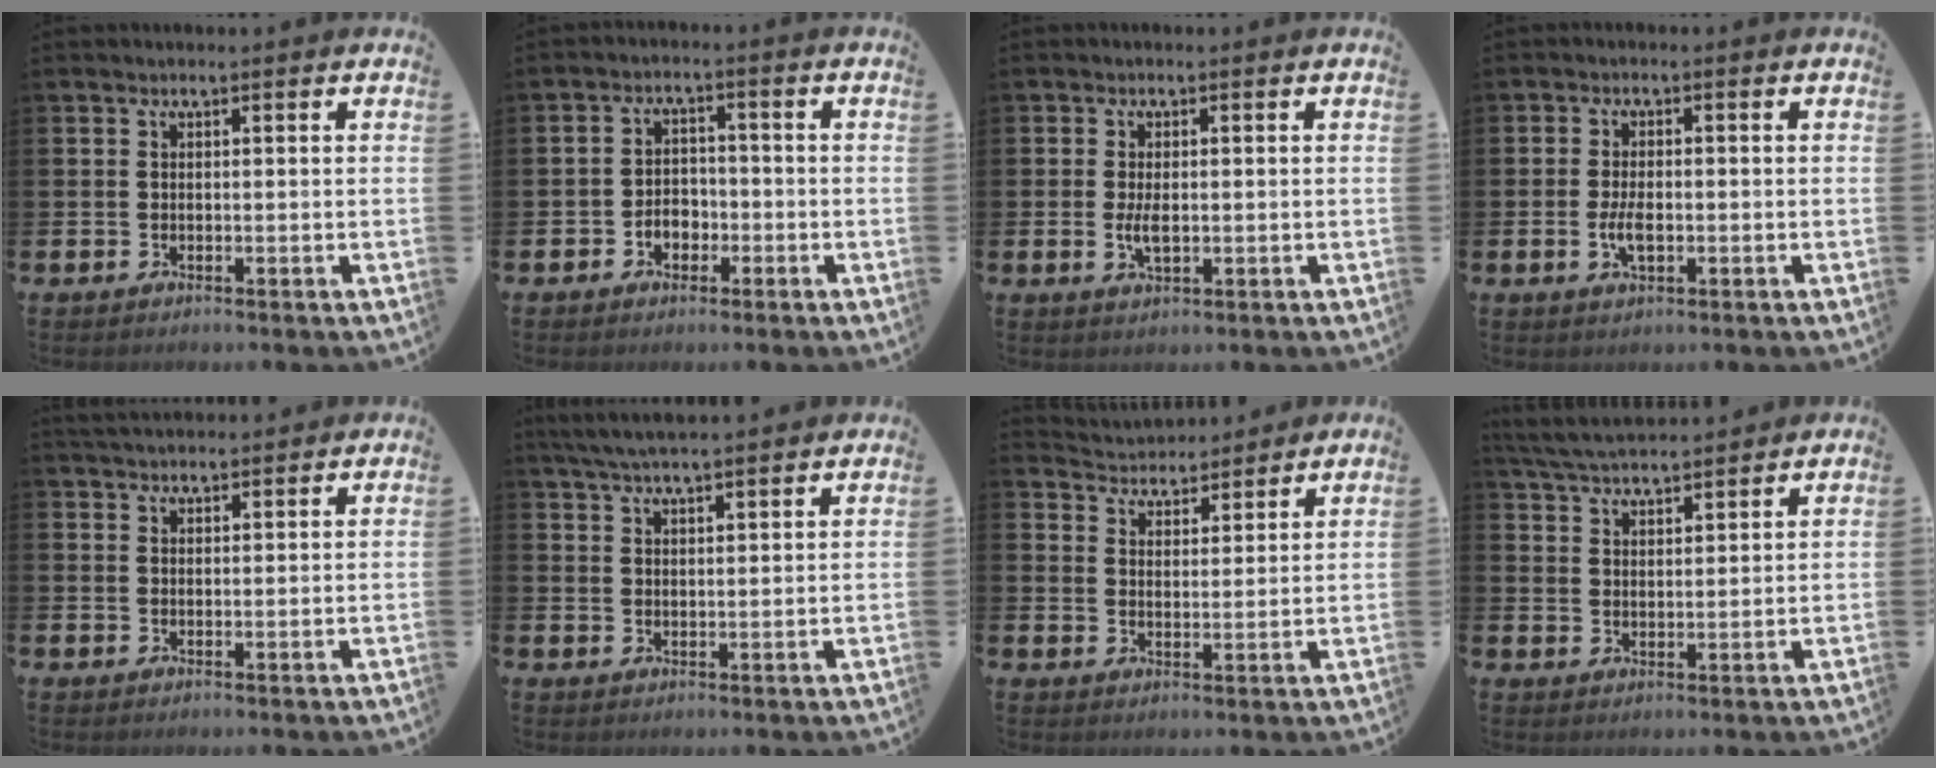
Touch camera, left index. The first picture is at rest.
{"total": 3.0, "force": [-1.5, 2.3, 1.4], "torque": [-0.030, 0.007, -0.033]}
{"total": 2.9, "force": [0.0, 1.3, 2.6], "torque": [-0.049, 0.003, -0.001]}
{"total": 3.3, "force": [-0.6, 1.5, 3.0], "torque": [-0.044, -0.002, -0.012]}
{"total": 2.8, "force": [2.8, 0.5, 0.3], "torque": [-0.009, -0.009, 0.051]}
{"total": 4.7, "force": [4.5, 0.2, 1.3], "torque": [-0.046, -0.011, 0.084]}
{"total": 4.1, "force": [3.9, 1.0, -0.5], "torque": [-0.017, -0.026, 0.070]}
{"total": 5.1, "force": [5.0, 0.4, 0.6], "torque": [-0.034, -0.027, 0.091]}